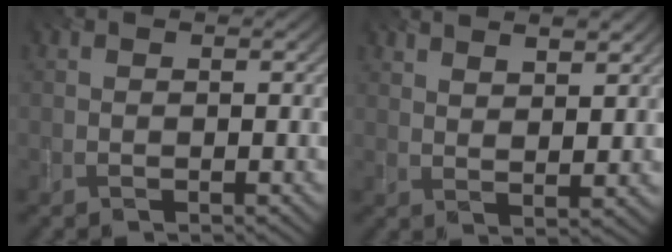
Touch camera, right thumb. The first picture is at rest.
{"total": 4.9, "force": [3.7, 1.0, 3.1], "torque": [-0.046, -0.013, 0.071]}